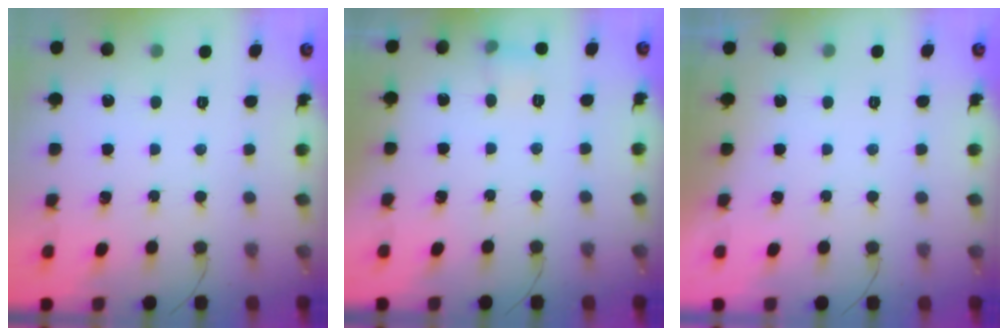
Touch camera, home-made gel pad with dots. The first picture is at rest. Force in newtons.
{"total": 5.4, "press": 5.1, "slide": 1.6}
{"total": 0.0}